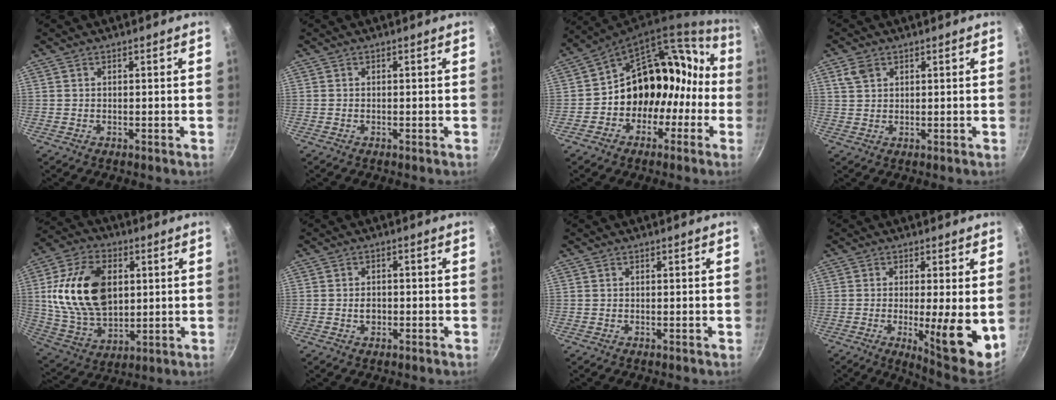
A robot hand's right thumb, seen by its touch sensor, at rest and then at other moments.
{"total": 0.0}
{"total": 17.6, "force": [-4.2, 15.0, 8.1], "torque": [-0.040, 0.111, -0.062]}
{"total": 3.2, "force": [1.6, 2.2, 1.6], "torque": [-0.023, 0.000, 0.034]}
{"total": 20.3, "force": [3.3, 13.3, 14.9], "torque": [-0.258, -0.005, 0.068]}
{"total": 2.3, "force": [-0.7, 1.7, 1.4], "torque": [-0.013, 0.008, -0.011]}
{"total": 0.0}
{"total": 10.6, "force": [-0.7, 2.0, 10.4], "torque": [-0.136, -0.024, -0.006]}